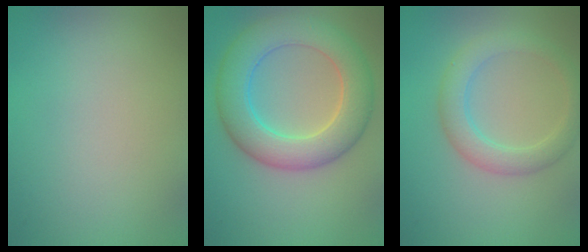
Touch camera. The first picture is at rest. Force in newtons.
{"total": 7.4, "press": 7.4, "slide": 0.2}
{"total": 3.4, "press": 3.4, "slide": 0.1}